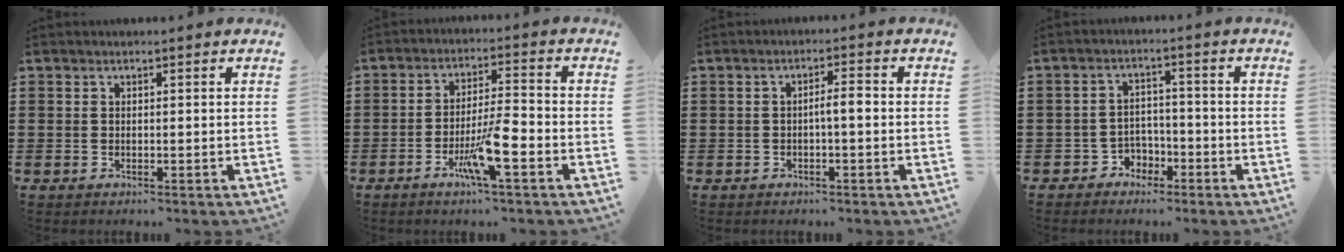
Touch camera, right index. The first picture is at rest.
{"total": 7.8, "force": [-3.4, 1.0, 6.9], "torque": [-0.130, -0.006, -0.062]}
{"total": 2.4, "force": [-0.5, 0.3, 2.3], "torque": [-0.042, 0.003, -0.011]}
{"total": 3.1, "force": [-2.4, 2.0, 0.5], "torque": [-0.020, 0.007, -0.052]}